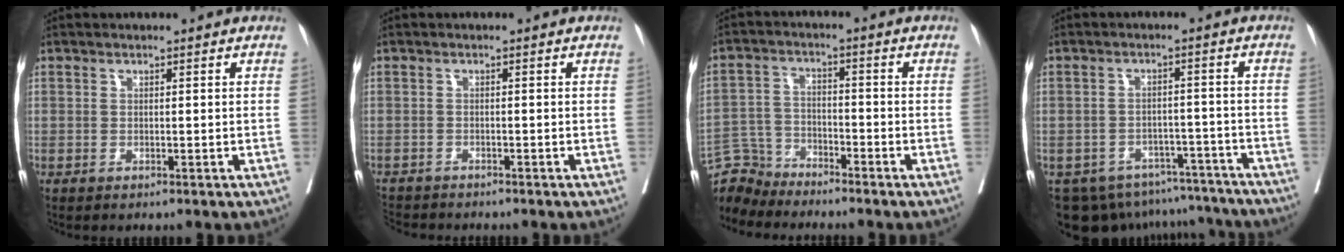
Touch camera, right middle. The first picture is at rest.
{"total": 3.7, "force": [-3.6, 0.8, 0.0], "torque": [-0.003, -0.013, -0.063]}
{"total": 6.4, "force": [-6.2, 1.2, -1.2], "torque": [0.015, 0.006, -0.125]}
{"total": 15.2, "force": [-13.3, 6.6, 3.0], "torque": [-0.051, 0.021, -0.161]}